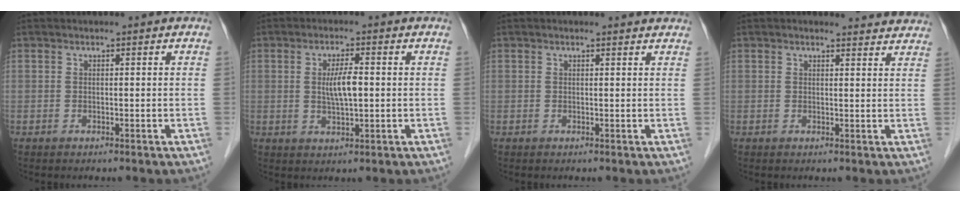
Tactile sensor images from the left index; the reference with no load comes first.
{"total": 4.5, "force": [0.1, 0.8, 4.4], "torque": [-0.083, -0.001, 0.002]}
{"total": 2.2, "force": [2.0, 0.4, 0.6], "torque": [-0.013, 0.004, 0.013]}
{"total": 5.3, "force": [5.2, 1.0, 0.6], "torque": [0.003, -0.005, 0.037]}